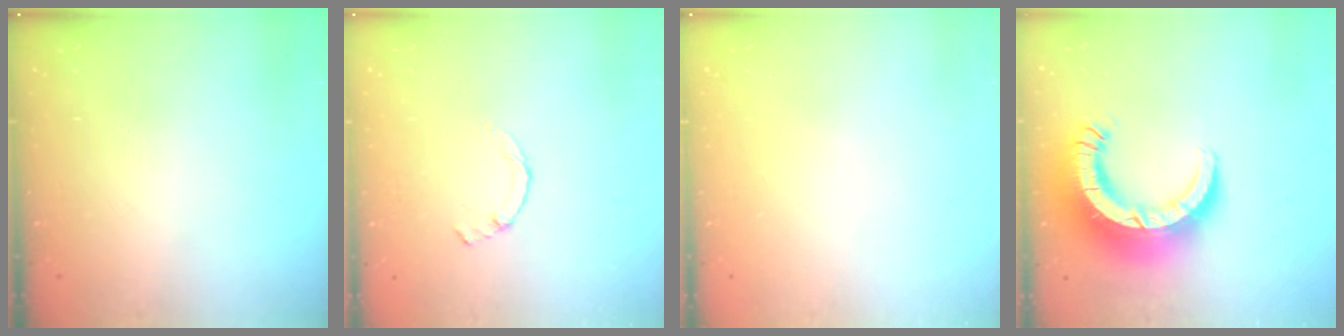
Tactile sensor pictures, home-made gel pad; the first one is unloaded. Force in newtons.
{"total": 0.8, "press": 0.7, "slide": 0.2}
{"total": 0.0}
{"total": 15.0, "press": 14.9, "slide": 1.6}